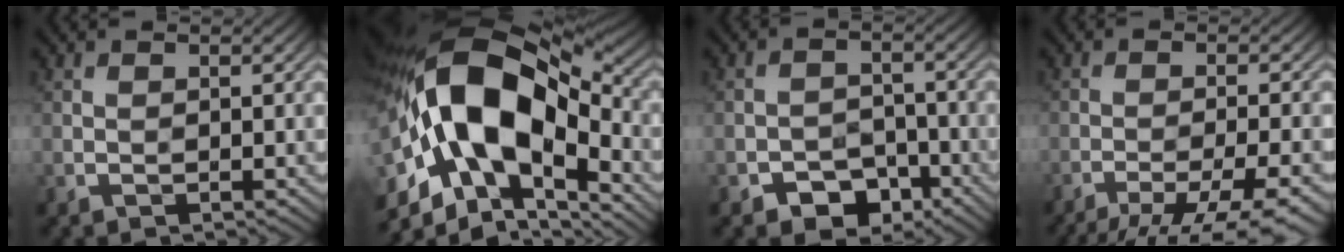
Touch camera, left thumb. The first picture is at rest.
{"total": 19.9, "force": [-2.5, 11.4, 16.1], "torque": [-0.332, -0.001, -0.032]}
{"total": 4.9, "force": [-3.4, 3.0, 1.7], "torque": [-0.026, -0.001, -0.061]}
{"total": 10.9, "force": [-8.6, 2.3, 6.2], "torque": [-0.097, -0.011, -0.108]}